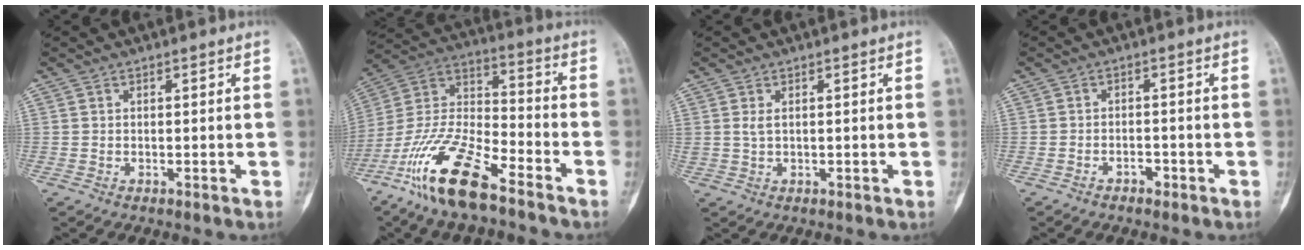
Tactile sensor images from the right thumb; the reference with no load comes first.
{"total": 18.2, "force": [-12.0, 5.5, 12.6], "torque": [-0.257, 0.061, -0.230]}
{"total": 1.3, "force": [0.5, 0.6, 1.1], "torque": [-0.024, 0.003, 0.015]}
{"total": 1.9, "force": [-1.3, 1.1, 0.9], "torque": [-0.011, 0.011, -0.022]}